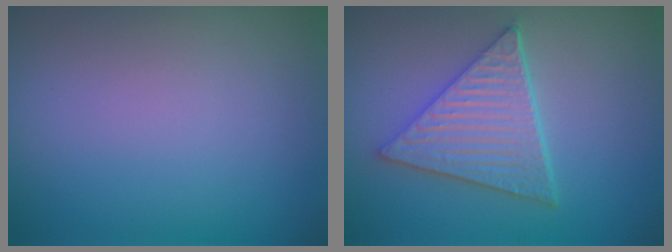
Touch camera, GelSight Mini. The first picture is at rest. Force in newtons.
{"total": 5.9, "press": 4.4, "slide": 3.8}